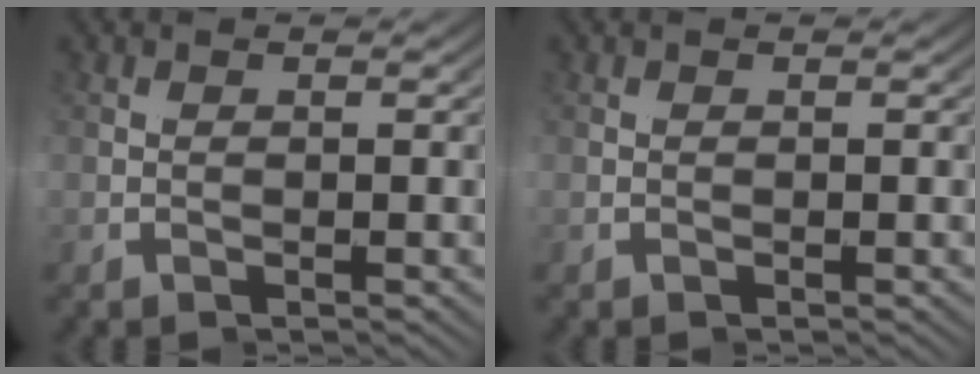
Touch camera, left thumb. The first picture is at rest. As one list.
[{"total": 0.0}]